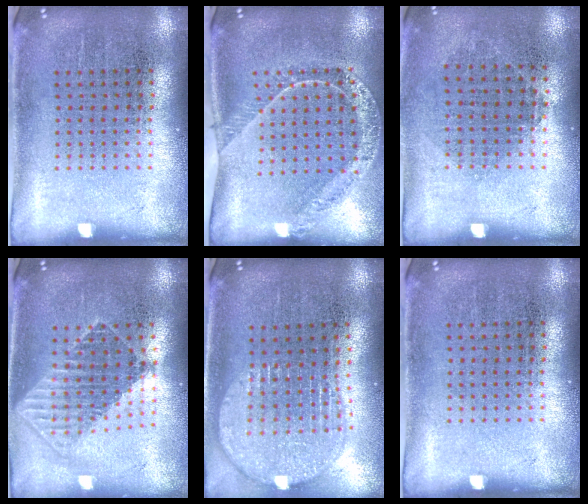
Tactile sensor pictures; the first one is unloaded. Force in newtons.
{"total": 1.4, "press": 1.4, "slide": 0.0}
{"total": 0.8, "press": 0.7, "slide": 0.3}
{"total": 1.7, "press": 1.4, "slide": 1.0}
{"total": 1.9, "press": 1.6, "slide": 1.1}
{"total": 0.0}